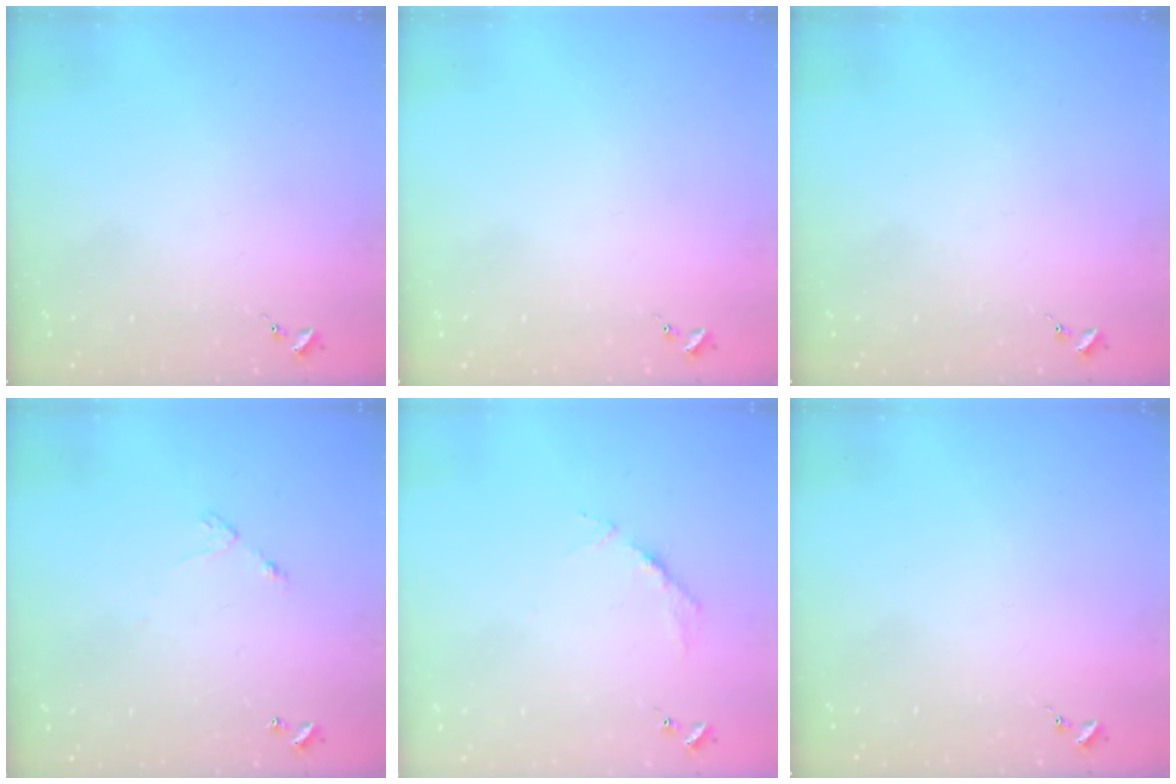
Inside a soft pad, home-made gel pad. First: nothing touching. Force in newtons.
{"total": 0.0}
{"total": 0.0}
{"total": 4.9, "press": 4.8, "slide": 0.3}
{"total": 3.8, "press": 3.8, "slide": 0.4}
{"total": 0.0}